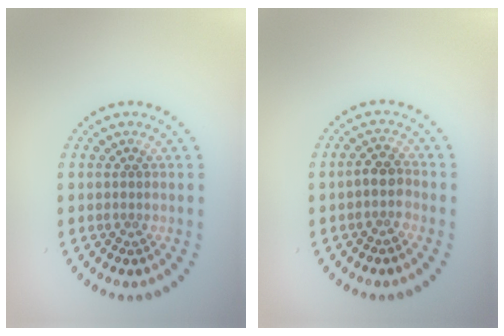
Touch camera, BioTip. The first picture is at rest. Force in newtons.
{"total": 1.9, "press": 1.7, "slide": 0.8}